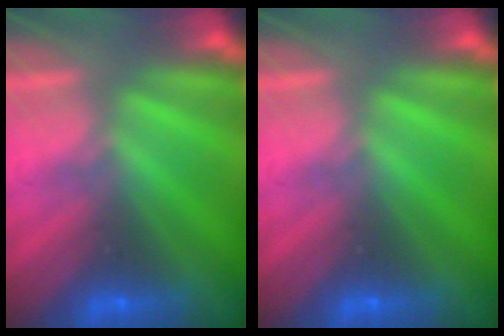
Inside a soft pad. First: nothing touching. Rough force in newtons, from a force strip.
{"total": 0.0}